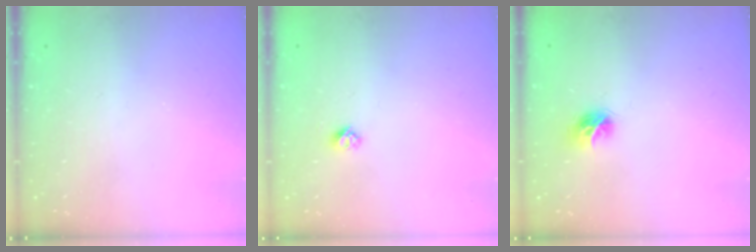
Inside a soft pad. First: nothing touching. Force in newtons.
{"total": 4.5, "press": 4.4, "slide": 0.5}
{"total": 7.5, "press": 7.5, "slide": 0.4}